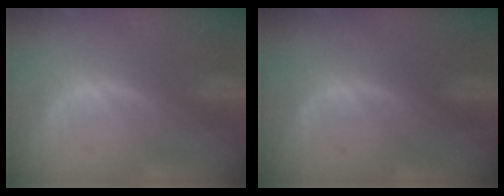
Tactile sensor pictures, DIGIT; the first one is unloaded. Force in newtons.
{"total": 0.0}